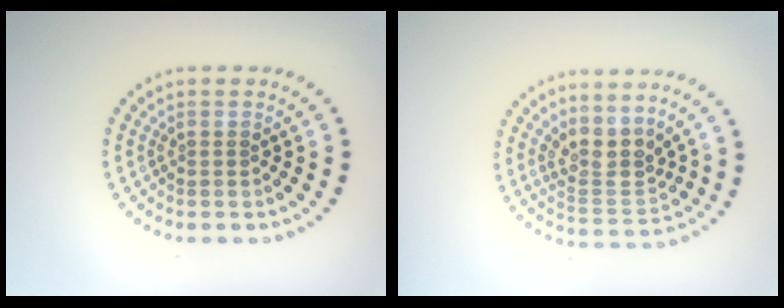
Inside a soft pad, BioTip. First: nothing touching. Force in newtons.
{"total": 3.2, "press": 2.6, "slide": 1.8}